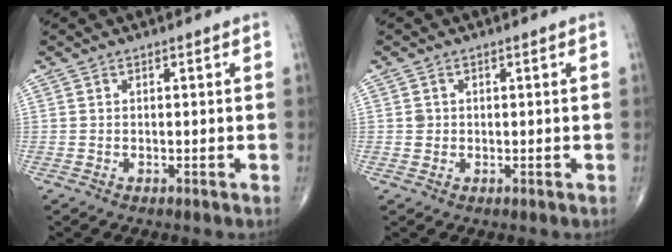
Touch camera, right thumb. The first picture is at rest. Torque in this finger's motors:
{"motor_torque": [0.01, -0.10, 0.05, 0.12, 0.00]}